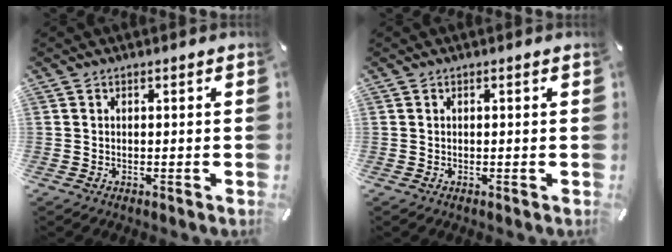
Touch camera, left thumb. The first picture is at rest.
{"total": 0.0}